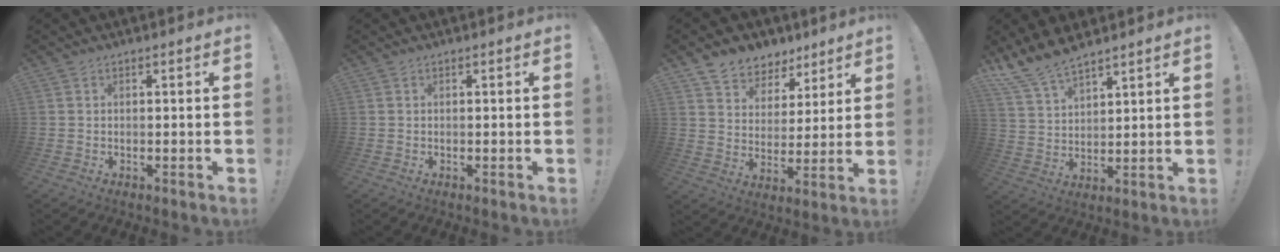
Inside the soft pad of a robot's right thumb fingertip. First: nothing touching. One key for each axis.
{"total": 0.0}
{"total": 7.6, "fx": 5.2, "fy": 5.5, "fz": 0.8, "tx": -0.017, "ty": -0.043, "tz": 0.105}
{"total": 9.4, "fx": 8.5, "fy": 2.9, "fz": 2.8, "tx": -0.065, "ty": -0.056, "tz": 0.166}